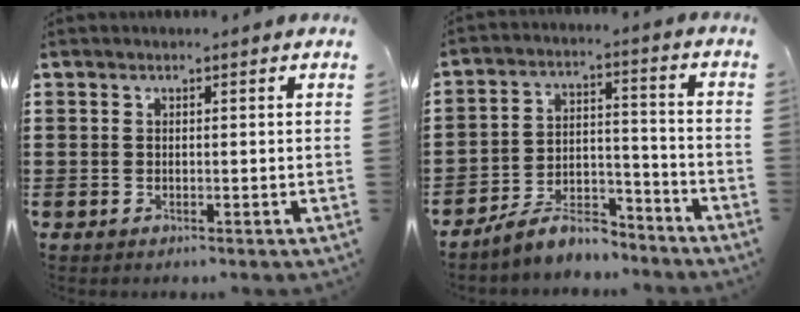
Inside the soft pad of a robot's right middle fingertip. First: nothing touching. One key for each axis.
{"total": 7.6, "fx": -6.8, "fy": 2.2, "fz": 2.5, "tx": -0.047, "ty": 0.018, "tz": -0.129}